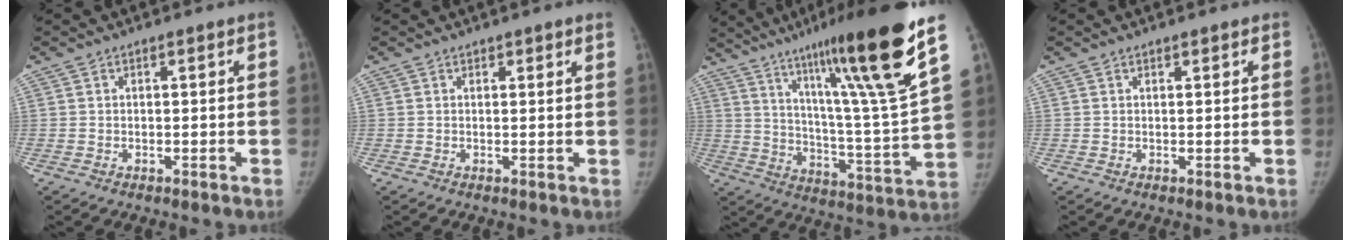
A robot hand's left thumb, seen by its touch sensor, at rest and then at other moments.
{"total": 2.8, "force": [2.0, 0.6, 1.9], "torque": [-0.015, 0.003, 0.024]}
{"total": 26.0, "force": [15.5, 2.1, 20.7], "torque": [-0.302, -0.057, 0.249]}
{"total": 0.8, "force": [0.6, 0.3, 0.4], "torque": [-0.004, -0.002, 0.008]}